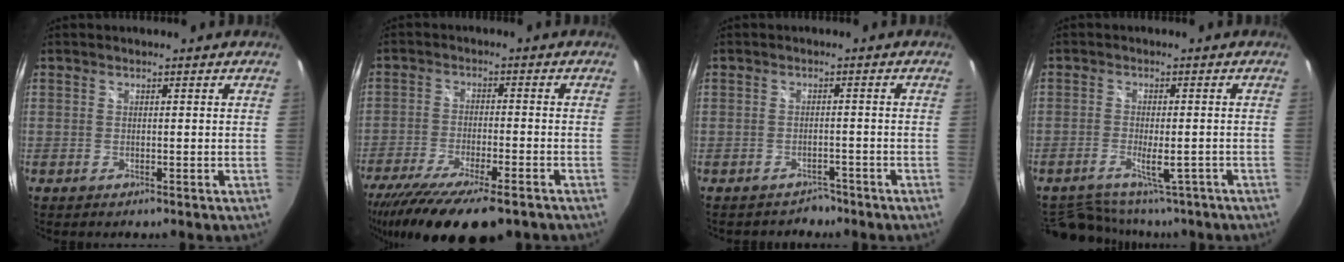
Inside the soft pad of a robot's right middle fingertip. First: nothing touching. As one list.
[{"total": 18.2, "force": [-13.8, 4.5, 11.0], "torque": [-0.217, -0.062, -0.219]}, {"total": 3.0, "force": [-2.5, 1.6, -0.2], "torque": [0.005, 0.013, -0.034]}, {"total": 13.2, "force": [-10.5, 5.5, 5.9], "torque": [-0.129, -0.012, -0.147]}]